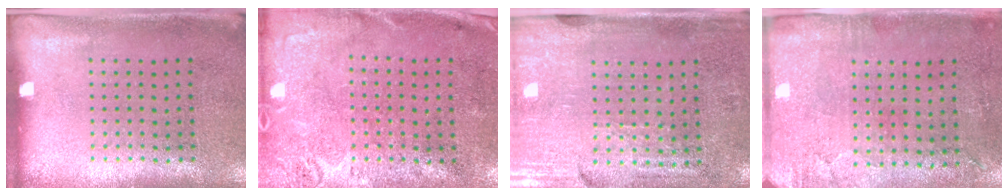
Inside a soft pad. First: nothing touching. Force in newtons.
{"total": 2.7, "press": 2.2, "slide": 1.7}
{"total": 3.4, "press": 3.1, "slide": 1.4}
{"total": 2.9, "press": 2.4, "slide": 1.7}